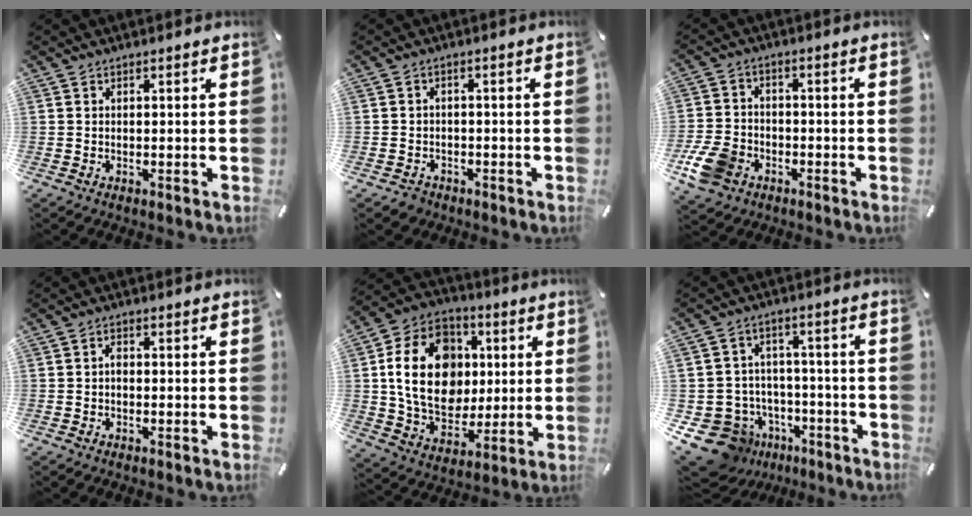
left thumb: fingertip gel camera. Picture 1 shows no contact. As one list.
[{"total": 2.6, "force": [-1.6, 2.0, 0.5], "torque": [-0.009, 0.011, -0.034]}, {"total": 9.5, "force": [-4.5, 7.0, 4.6], "torque": [-0.110, 0.024, -0.082]}, {"total": 1.4, "force": [-0.4, 0.8, 1.0], "torque": [-0.022, 0.003, -0.008]}, {"total": 20.5, "force": [2.3, 16.2, 12.4], "torque": [-0.239, 0.007, 0.044]}, {"total": 12.8, "force": [-7.4, 9.8, 3.6], "torque": [-0.067, 0.050, -0.119]}]